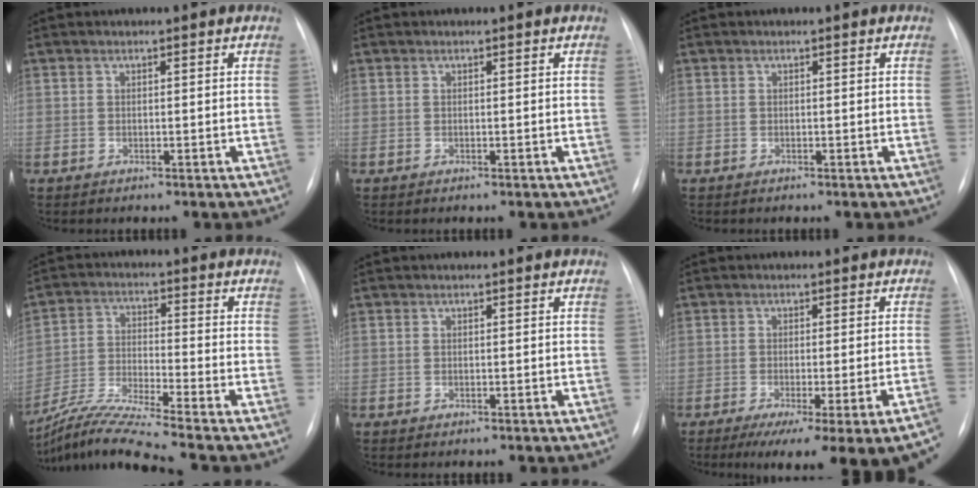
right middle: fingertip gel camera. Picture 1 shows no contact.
{"total": 0.0}
{"total": 0.0}
{"total": 11.9, "force": [-10.4, -2.4, 5.2], "torque": [-0.111, -0.025, -0.192]}
{"total": 0.0}
{"total": 15.6, "force": [-11.8, 0.4, 10.3], "torque": [-0.083, -0.027, -0.150]}